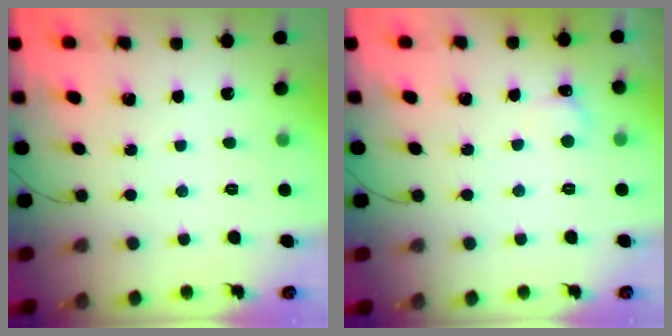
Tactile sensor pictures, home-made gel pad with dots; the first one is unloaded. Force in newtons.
{"total": 3.8, "press": 3.6, "slide": 1.4}